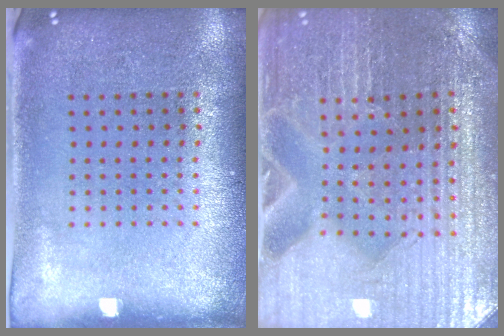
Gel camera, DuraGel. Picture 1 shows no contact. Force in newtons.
{"total": 3.4, "press": 3.4, "slide": 0.3}